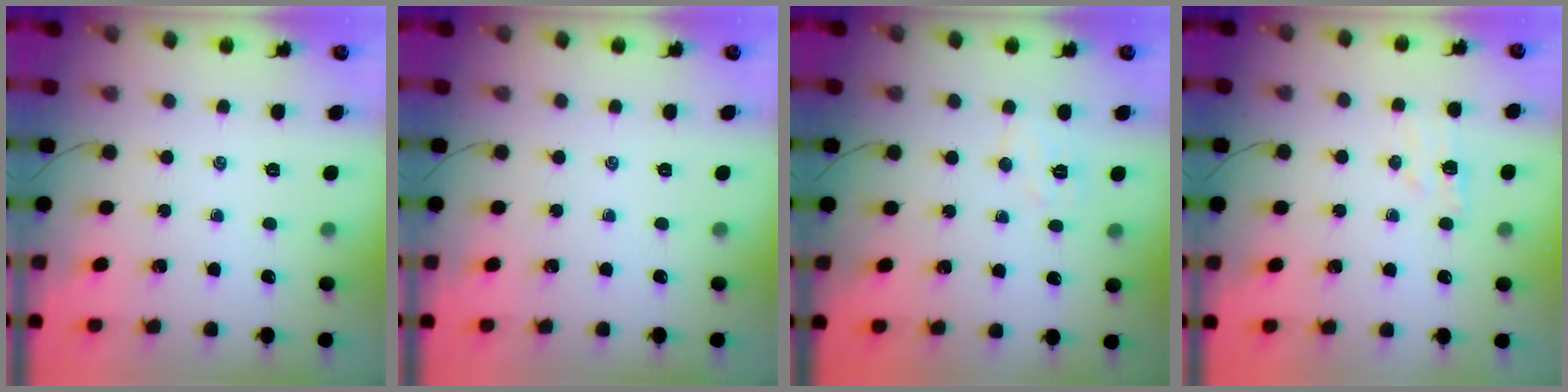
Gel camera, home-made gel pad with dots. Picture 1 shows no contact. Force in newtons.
{"total": 0.0}
{"total": 6.3, "press": 6.2, "slide": 1.0}
{"total": 5.4, "press": 5.3, "slide": 1.2}